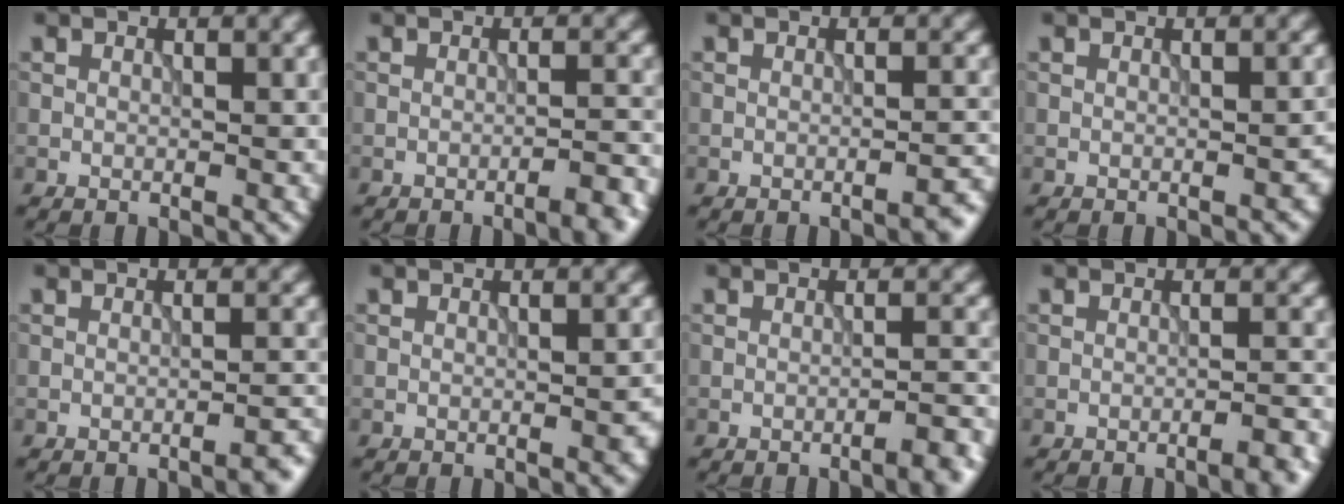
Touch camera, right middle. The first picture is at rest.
{"total": 3.4, "force": [-2.1, 0.7, 2.6], "torque": [-0.025, 0.010, -0.038]}
{"total": 1.7, "force": [-1.1, 0.3, 1.2], "torque": [-0.007, 0.006, -0.020]}
{"total": 0.8, "force": [-0.6, 0.2, 0.5], "torque": [-0.008, 0.002, -0.006]}
{"total": 1.9, "force": [-1.3, 0.4, 1.3], "torque": [-0.008, 0.007, -0.024]}
{"total": 1.3, "force": [-0.4, 0.2, 1.2], "torque": [-0.014, 0.001, -0.003]}
{"total": 3.0, "force": [-1.9, 0.6, 2.2], "torque": [-0.017, 0.010, -0.037]}
{"total": 3.0, "force": [-1.9, 0.6, 2.3], "torque": [-0.021, 0.009, -0.034]}